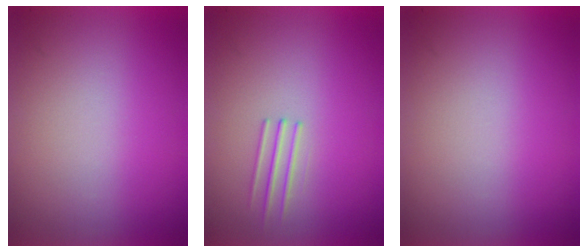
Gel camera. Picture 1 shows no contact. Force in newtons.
{"total": 1.2}
{"total": 0.0}